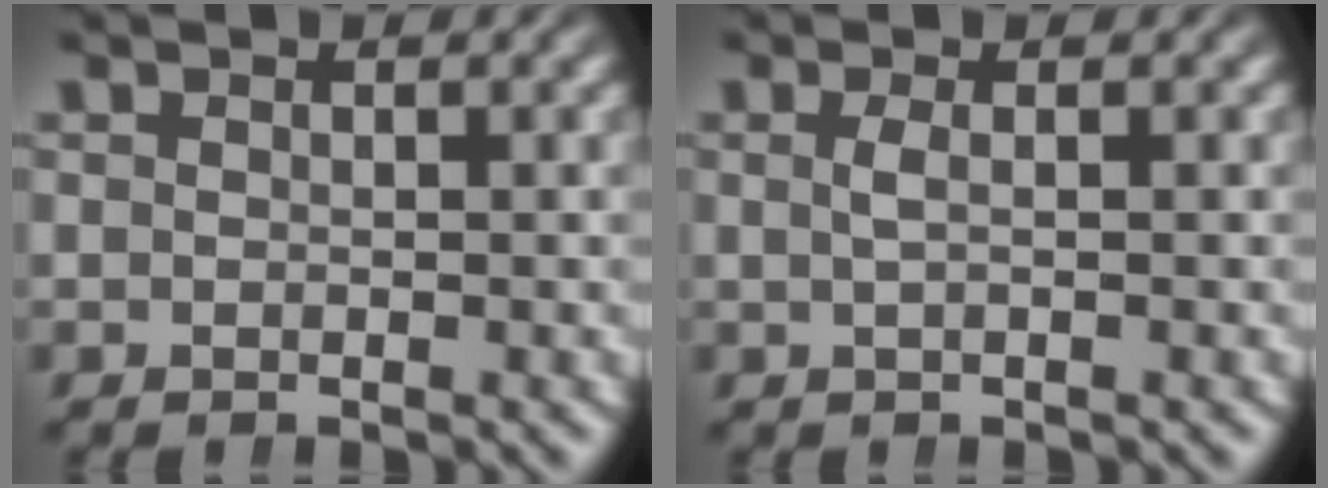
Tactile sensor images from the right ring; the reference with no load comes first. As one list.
[{"total": 0.8, "force": [-0.1, -0.2, 0.8], "torque": [-0.021, -0.003, 0.001]}]